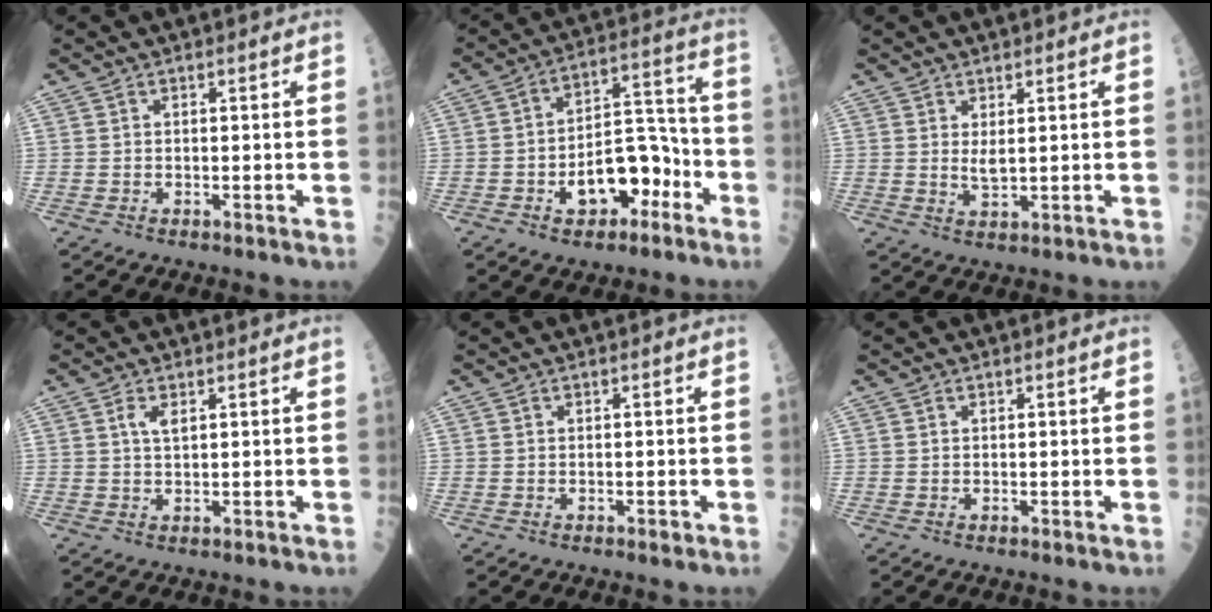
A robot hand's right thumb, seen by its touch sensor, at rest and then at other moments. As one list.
[{"total": 13.6, "force": [-5.2, 7.9, 9.8], "torque": [-0.113, 0.059, -0.076]}, {"total": 2.3, "force": [0.8, 0.8, 2.0], "torque": [-0.038, -0.011, 0.018]}, {"total": 2.3, "force": [0.8, 0.9, 1.9], "torque": [-0.037, -0.003, 0.016]}, {"total": 0.6, "force": [-0.3, 0.2, 0.4], "torque": [-0.004, 0.000, -0.006]}, {"total": 0.0}]